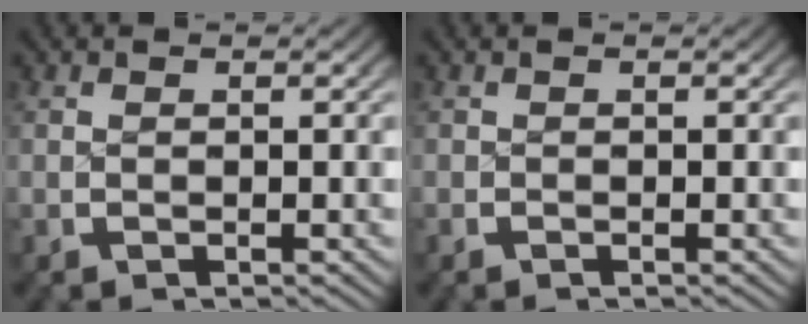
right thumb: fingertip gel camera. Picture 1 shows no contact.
{"total": 0.0}